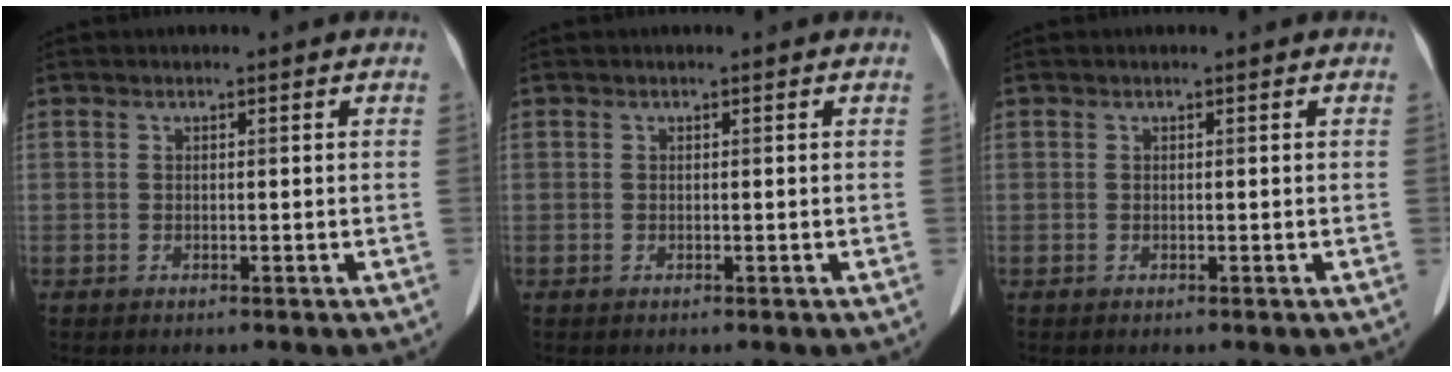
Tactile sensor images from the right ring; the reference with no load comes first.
{"total": 0.0}
{"total": 0.0}